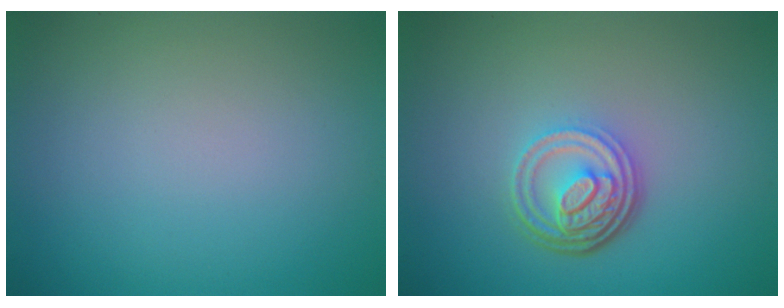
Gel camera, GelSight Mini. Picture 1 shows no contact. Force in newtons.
{"total": 4.7, "press": 3.5, "slide": 3.2}